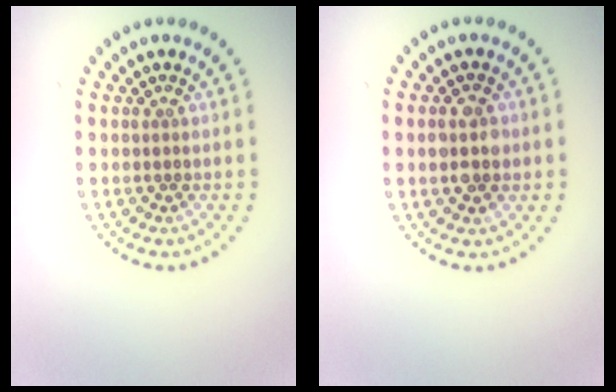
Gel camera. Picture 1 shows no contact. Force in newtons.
{"total": 3.1, "press": 3.1, "slide": 0.1}